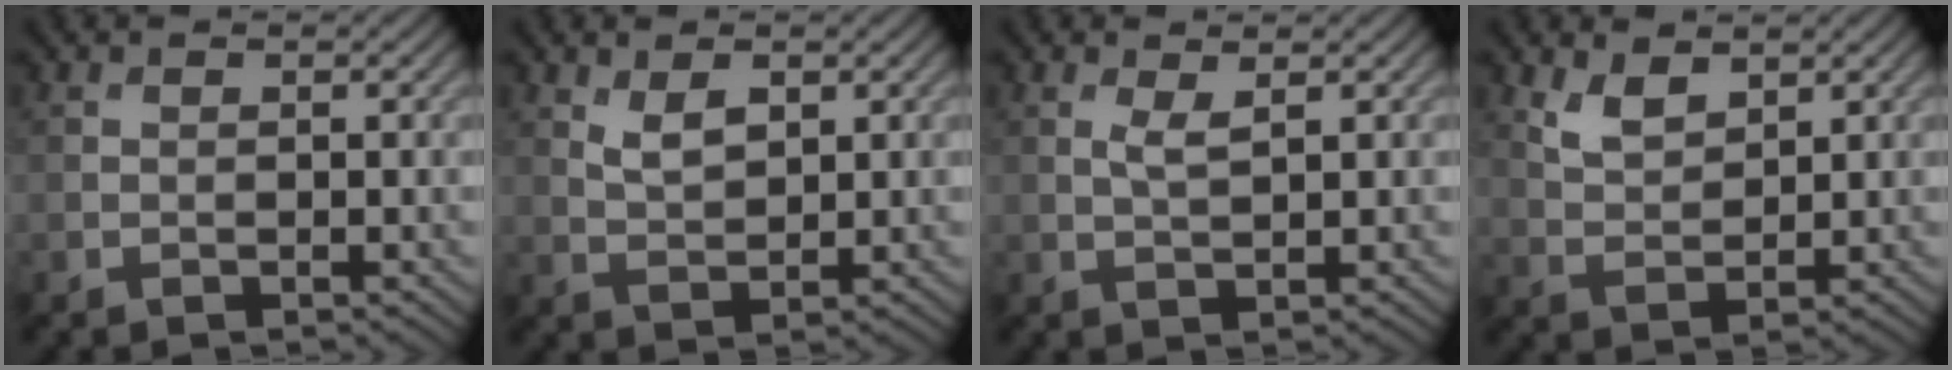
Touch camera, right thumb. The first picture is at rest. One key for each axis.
{"total": 3.0, "fx": 1.5, "fy": 1.5, "fz": 2.2, "tx": -0.049, "ty": -0.004, "tz": 0.035}
{"total": 1.9, "fx": 0.9, "fy": 0.4, "fz": 1.6, "tx": -0.038, "ty": -0.002, "tz": 0.020}
{"total": 3.7, "fx": 2.5, "fy": 1.7, "fz": 2.1, "tx": -0.051, "ty": -0.006, "tz": 0.055}